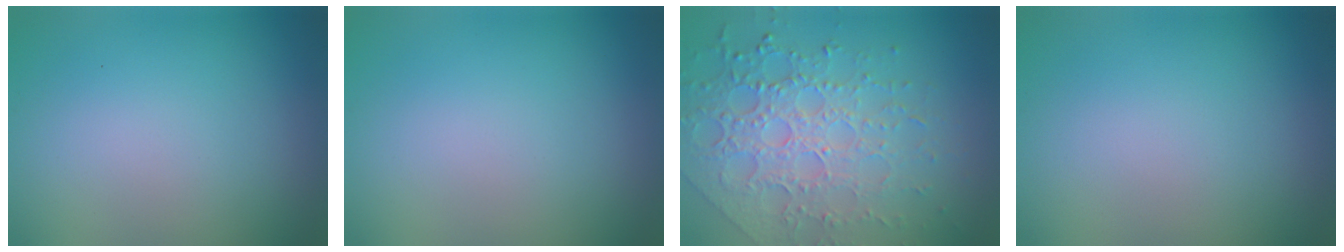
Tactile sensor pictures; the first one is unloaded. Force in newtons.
{"total": 0.0}
{"total": 7.8, "press": 5.6, "slide": 5.5}
{"total": 0.0}